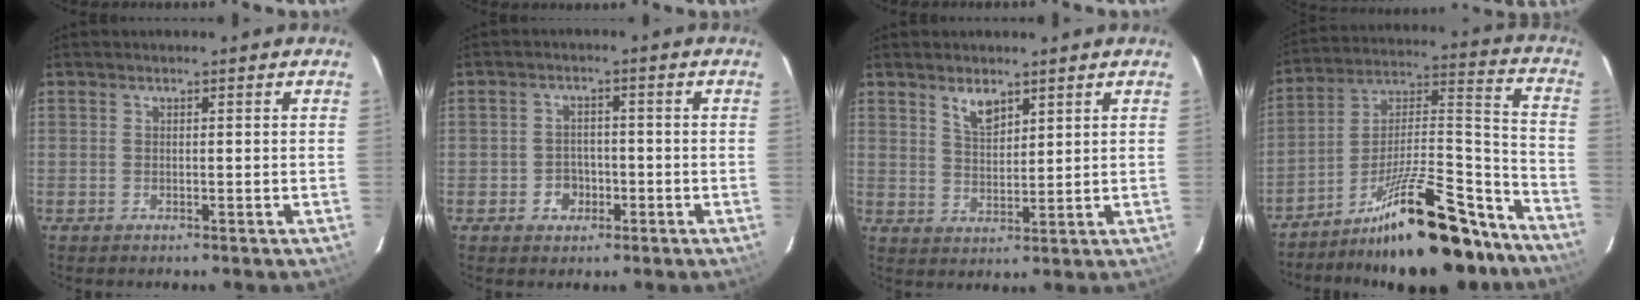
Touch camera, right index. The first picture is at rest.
{"total": 3.8, "force": [-1.6, 3.3, 0.8], "torque": [-0.021, 0.012, -0.018]}
{"total": 4.6, "force": [3.2, 2.0, 2.7], "torque": [-0.048, 0.000, 0.061]}
{"total": 23.1, "force": [-18.3, 6.0, 12.9], "torque": [-0.185, 0.024, -0.274]}